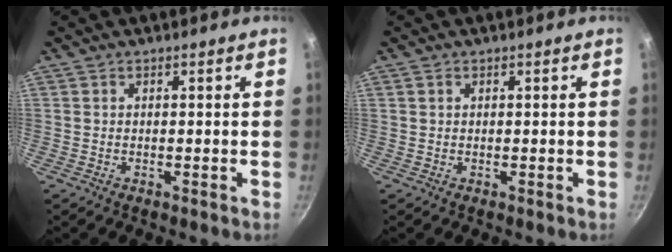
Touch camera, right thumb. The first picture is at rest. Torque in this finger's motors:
{"motor_torque": [-0.04, -0.23, 0.07, -0.03, 0.06]}